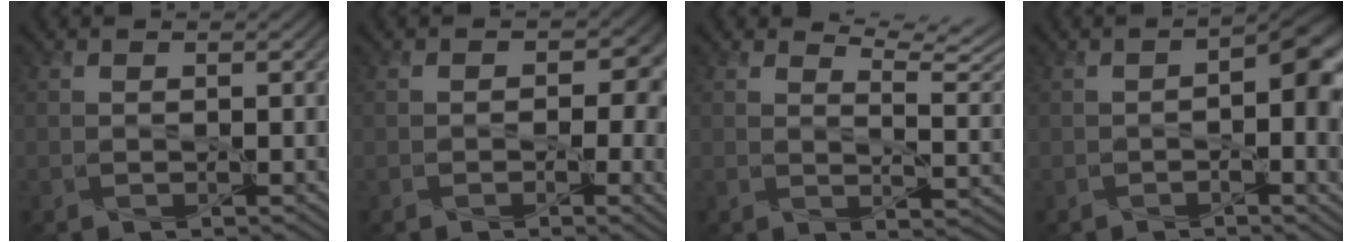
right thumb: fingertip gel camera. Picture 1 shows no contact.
{"total": 5.8, "force": [-0.2, 4.4, 3.7], "torque": [-0.016, -0.008, -0.005]}
{"total": 5.9, "force": [5.0, 1.2, 3.0], "torque": [-0.062, 0.003, 0.073]}
{"total": 7.5, "force": [-0.6, 3.3, 6.7], "torque": [-0.089, -0.006, -0.005]}